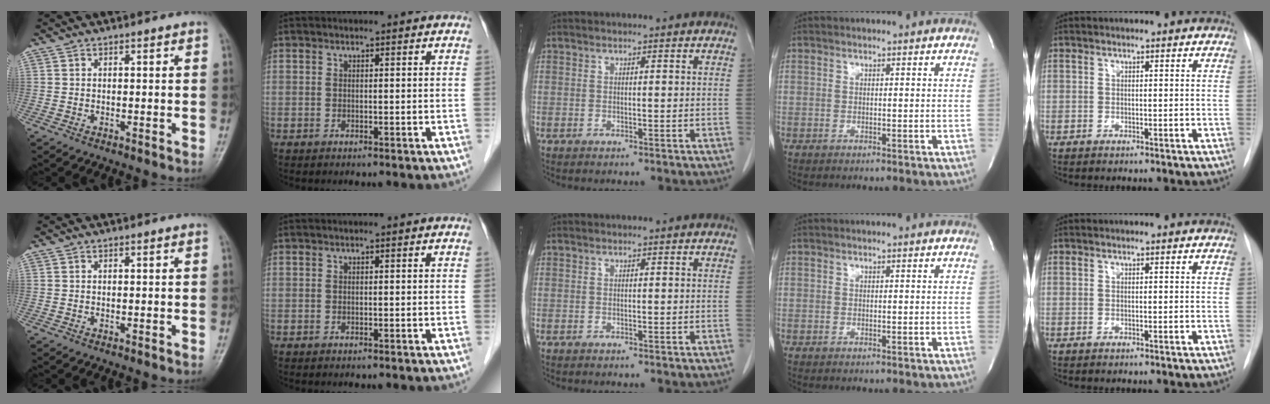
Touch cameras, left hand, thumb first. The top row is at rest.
{}